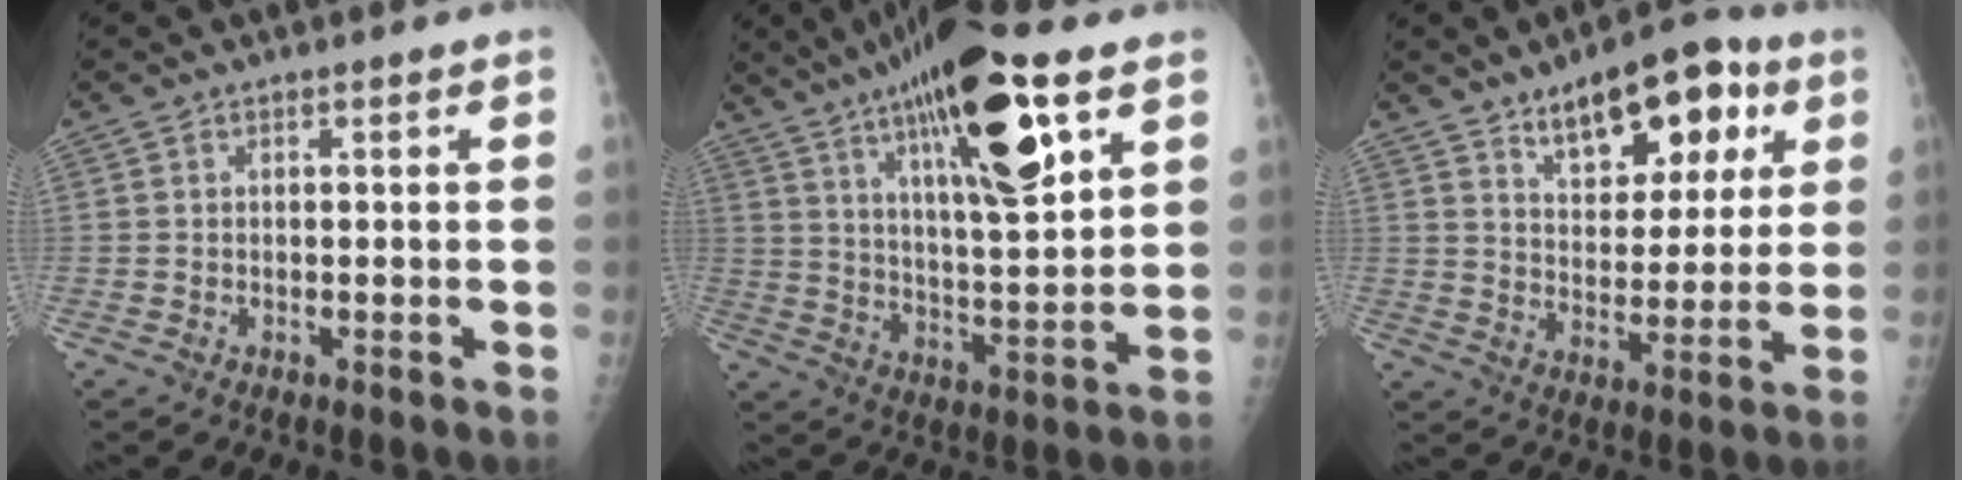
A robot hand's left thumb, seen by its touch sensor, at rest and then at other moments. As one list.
[{"total": 21.8, "force": [11.0, 5.4, 18.1], "torque": [-0.285, -0.032, 0.183]}, {"total": 15.3, "force": [7.8, 7.8, 10.6], "torque": [-0.101, -0.024, 0.117]}]